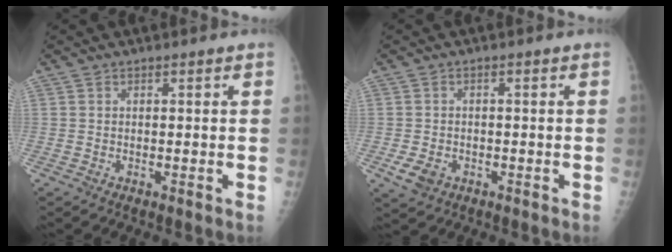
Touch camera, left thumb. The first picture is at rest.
{"total": 3.8, "force": [-1.6, 2.8, 2.0], "torque": [-0.034, 0.001, -0.020]}